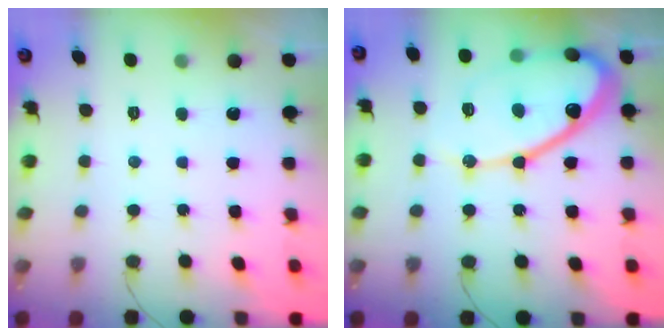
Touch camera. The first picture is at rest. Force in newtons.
{"total": 20.5, "press": 20.4, "slide": 2.0}